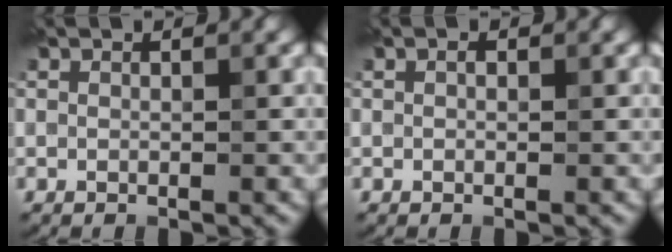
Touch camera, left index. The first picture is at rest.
{"total": 0.5, "force": [0.1, 0.4, 0.4], "torque": [-0.004, 0.001, 0.002]}